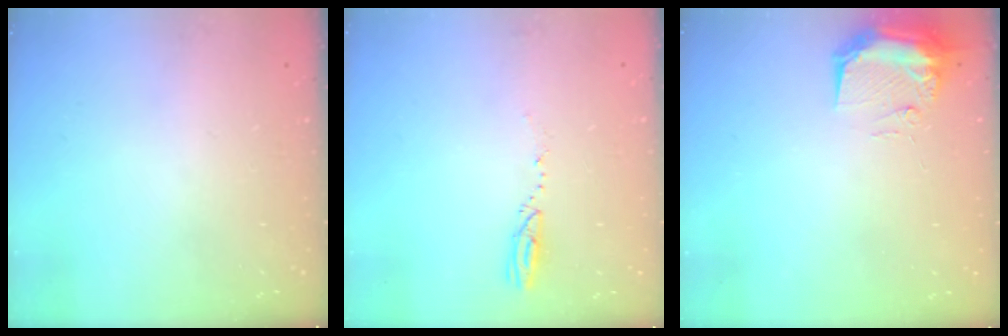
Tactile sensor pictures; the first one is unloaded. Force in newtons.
{"total": 2.9, "press": 2.9, "slide": 0.4}
{"total": 9.4, "press": 9.3, "slide": 0.9}